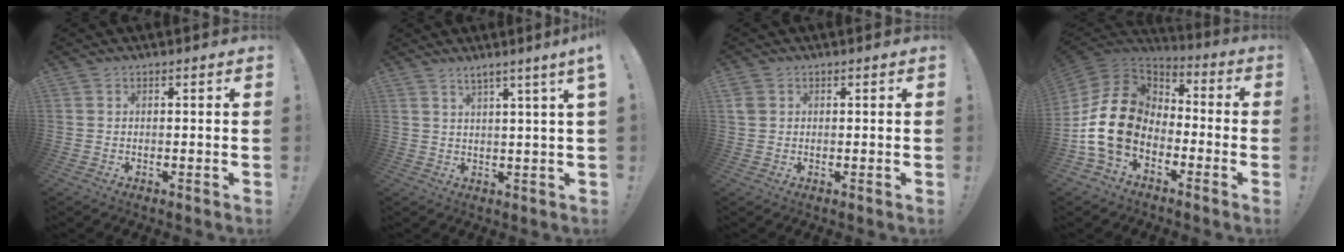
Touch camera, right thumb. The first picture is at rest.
{"total": 4.4, "force": [2.5, -0.9, 3.5], "torque": [-0.062, -0.010, 0.039]}
{"total": 2.4, "force": [1.0, 1.9, 1.2], "torque": [-0.023, 0.003, 0.020]}
{"total": 17.5, "force": [-3.5, 12.6, 11.6], "torque": [-0.228, 0.024, -0.056]}